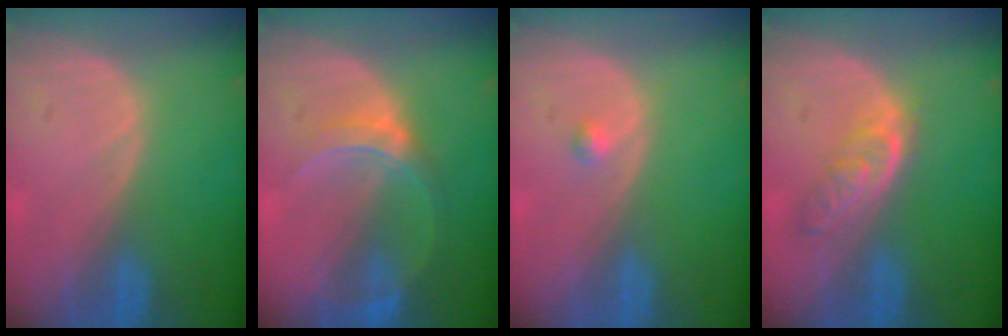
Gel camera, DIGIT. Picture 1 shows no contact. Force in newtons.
{"total": 6.3, "press": 5.6, "slide": 2.8}
{"total": 0.8, "press": 0.8, "slide": 0.1}
{"total": 4.7, "press": 4.4, "slide": 1.6}